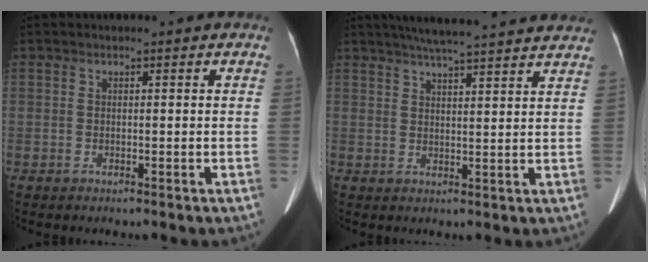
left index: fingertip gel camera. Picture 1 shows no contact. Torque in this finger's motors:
{"motor_torque": [0.29, -0.64, 0.02, 0.03]}